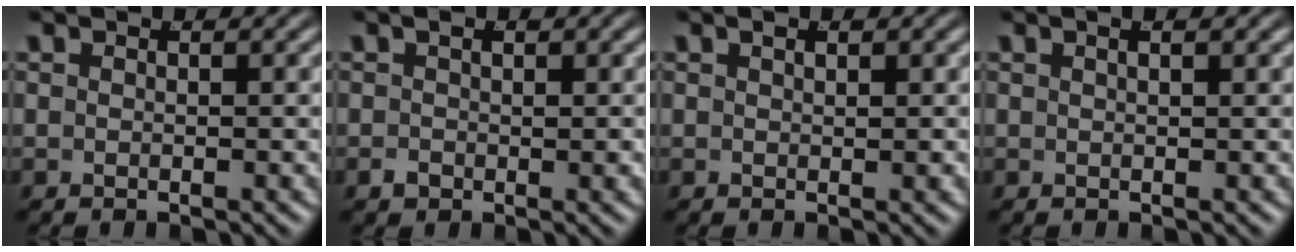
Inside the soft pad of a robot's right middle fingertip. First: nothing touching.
{"total": 1.0, "force": [-0.2, 0.6, 0.8], "torque": [-0.009, -0.006, 0.003]}
{"total": 0.6, "force": [0.3, 0.0, 0.6], "torque": [-0.003, -0.004, 0.009]}
{"total": 1.0, "force": [0.4, -0.3, 0.9], "torque": [-0.007, 0.005, 0.007]}